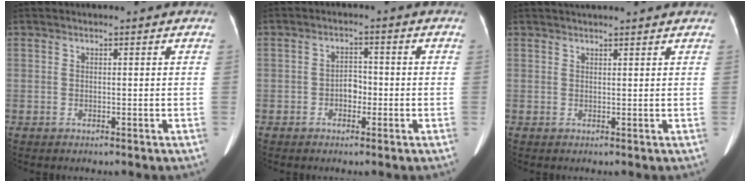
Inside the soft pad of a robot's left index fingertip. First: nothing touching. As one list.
[{"total": 2.6, "force": [-1.0, 1.7, 1.7], "torque": [-0.024, 0.012, -0.020]}, {"total": 6.1, "force": [5.6, 0.2, 2.4], "torque": [-0.027, 0.034, 0.068]}]